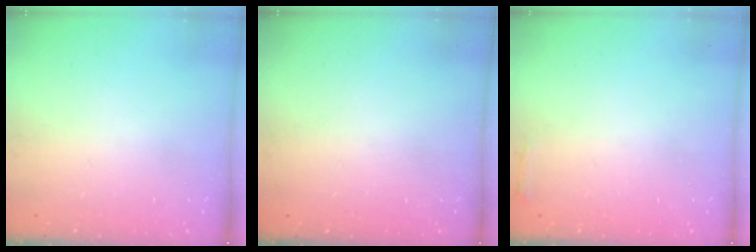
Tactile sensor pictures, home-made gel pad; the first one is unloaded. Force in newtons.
{"total": 0.0}
{"total": 2.3, "press": 2.3, "slide": 0.5}